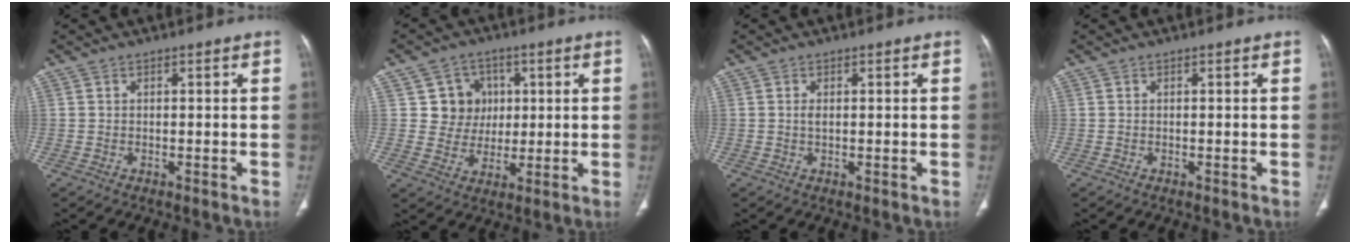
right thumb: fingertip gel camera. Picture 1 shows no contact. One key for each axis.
{"total": 7.8, "fx": 1.9, "fy": 7.4, "fz": 1.5, "tx": 0.017, "ty": 0.002, "tz": 0.031}
{"total": 1.1, "fx": 0.1, "fy": 0.5, "fz": 1.0, "tx": -0.024, "ty": -0.003, "tz": 0.003}
{"total": 0.0}